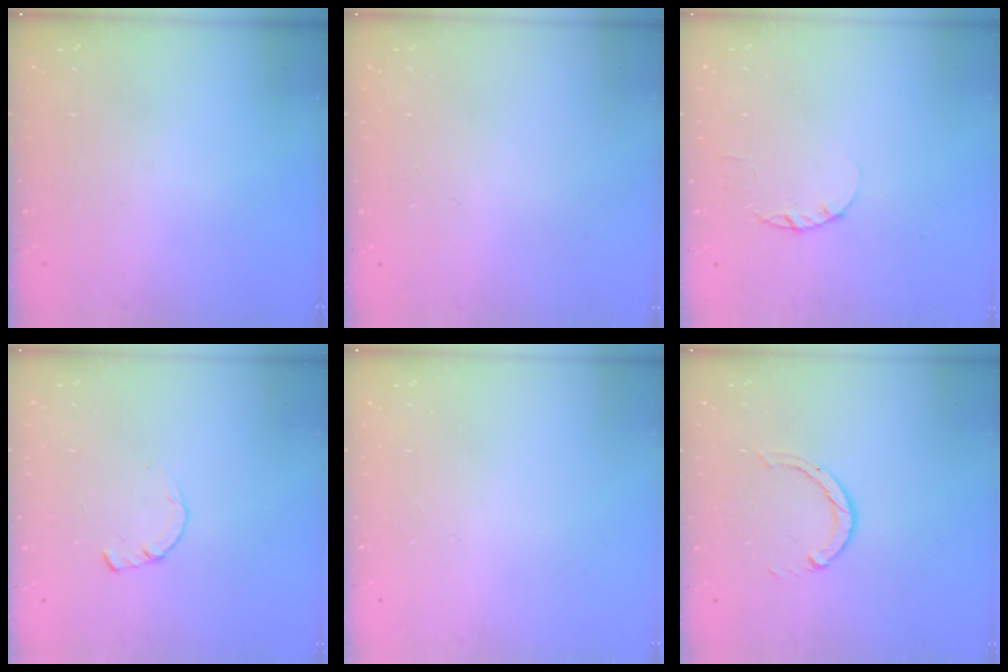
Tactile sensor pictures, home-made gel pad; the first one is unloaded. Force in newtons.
{"total": 2.6, "press": 2.6, "slide": 0.2}
{"total": 2.2, "press": 2.2, "slide": 0.4}
{"total": 1.7, "press": 1.7, "slide": 0.2}
{"total": 0.0}
{"total": 3.1, "press": 3.0, "slide": 0.4}